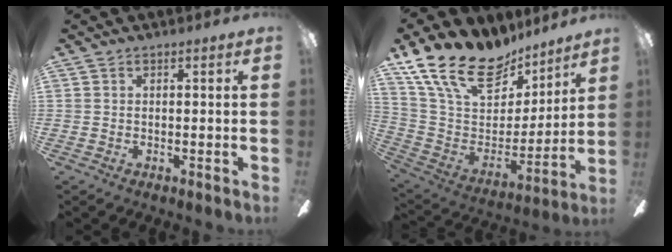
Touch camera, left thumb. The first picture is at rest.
{"total": 22.6, "force": [15.8, 11.0, 11.7], "torque": [-0.217, -0.101, 0.294]}